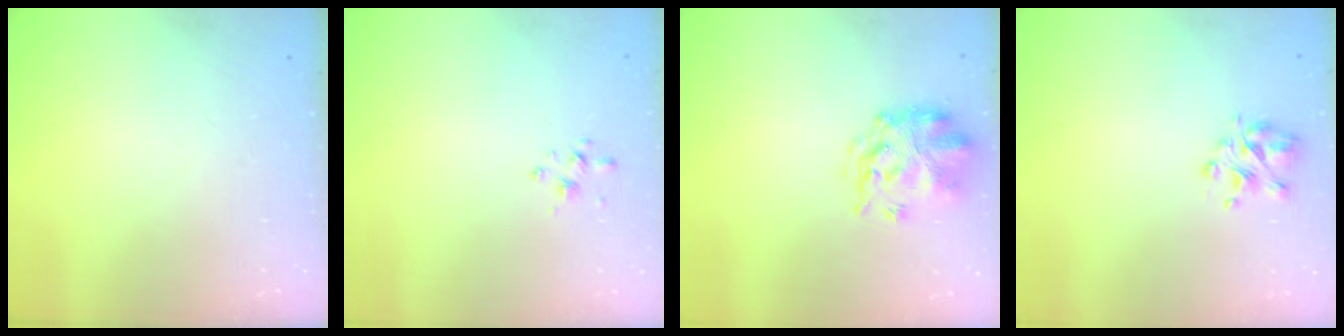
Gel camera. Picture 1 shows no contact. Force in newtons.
{"total": 2.0, "press": 1.9, "slide": 0.7}
{"total": 3.8, "press": 3.5, "slide": 1.6}
{"total": 5.0, "press": 4.6, "slide": 1.8}